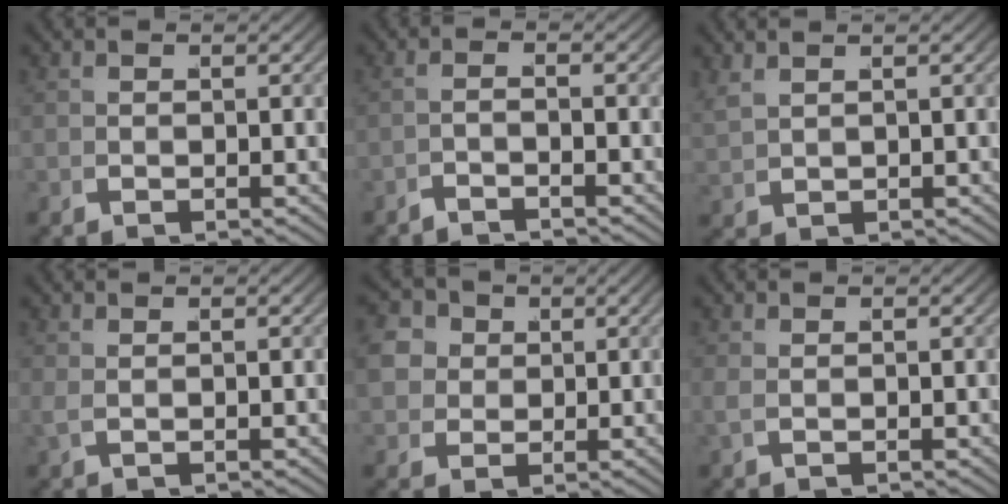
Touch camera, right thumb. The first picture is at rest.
{"total": 1.9, "force": [-1.6, -1.1, -0.2], "torque": [0.018, 0.011, -0.037]}
{"total": 1.6, "force": [1.4, 0.1, 0.7], "torque": [-0.019, 0.008, 0.036]}
{"total": 0.6, "force": [0.5, -0.3, 0.3], "torque": [-0.009, 0.006, 0.013]}
{"total": 8.2, "force": [1.4, 6.9, 4.2], "torque": [-0.093, -0.013, 0.024]}
{"total": 0.6, "force": [0.3, 0.2, 0.4], "torque": [-0.013, 0.004, 0.009]}